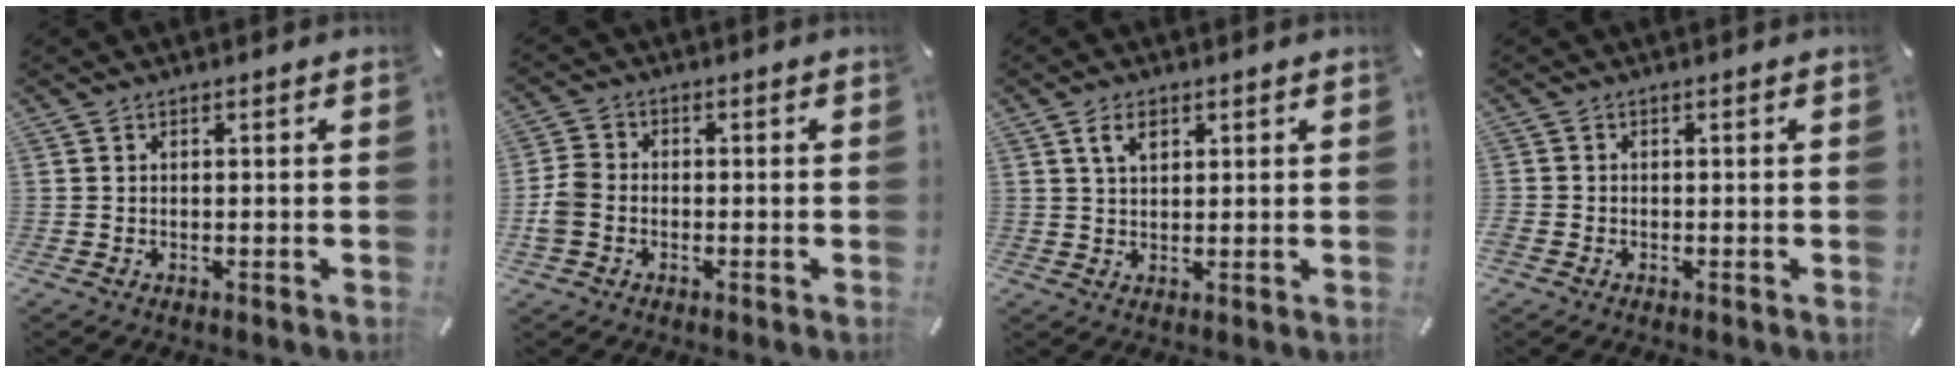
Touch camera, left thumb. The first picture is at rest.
{"total": 5.8, "force": [-1.4, 4.9, 2.8], "torque": [-0.059, 0.016, -0.022]}
{"total": 4.1, "force": [2.0, 2.3, 2.6], "torque": [-0.050, 0.003, 0.034]}
{"total": 1.0, "force": [-0.7, 0.8, 0.2], "torque": [0.001, 0.003, -0.015]}